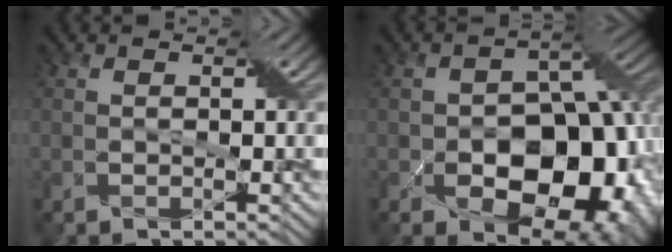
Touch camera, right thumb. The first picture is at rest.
{"total": 16.9, "force": [-5.0, 11.2, 11.6], "torque": [-0.129, -0.021, -0.062]}